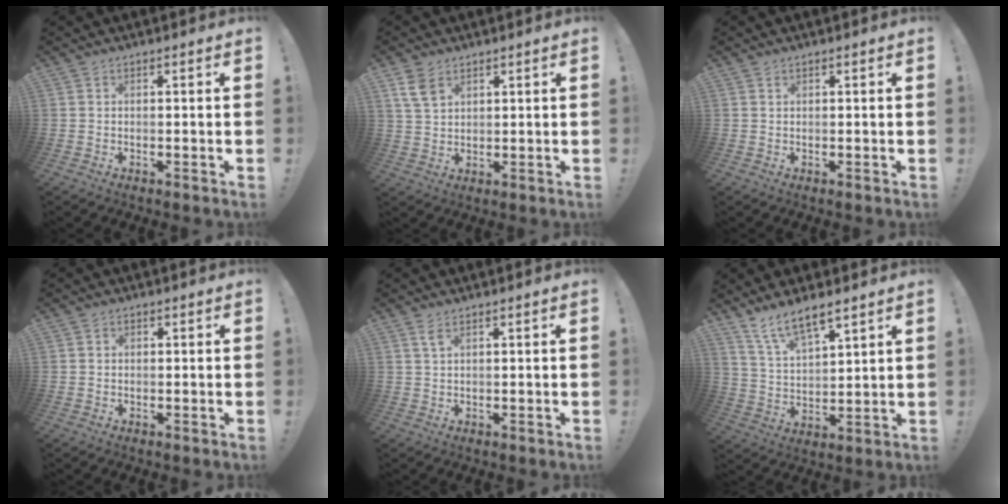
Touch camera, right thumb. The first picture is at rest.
{"total": 6.2, "force": [3.5, 3.7, 3.5], "torque": [-0.060, -0.011, 0.069]}
{"total": 0.5, "force": [0.4, 0.3, 0.2], "torque": [0.001, -0.002, 0.006]}
{"total": 0.6, "force": [0.0, 0.6, 0.1], "torque": [-0.002, 0.002, -0.001]}
{"total": 2.4, "force": [1.3, 0.8, 1.9], "torque": [-0.034, -0.001, 0.023]}
{"total": 9.3, "force": [7.7, 2.7, 4.6], "torque": [-0.088, -0.046, 0.143]}